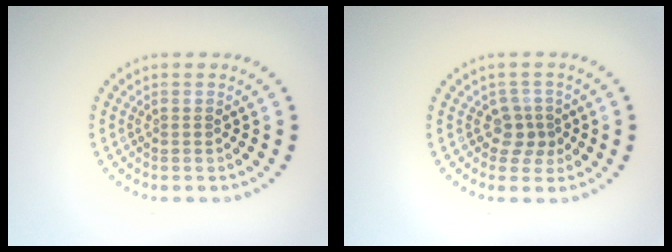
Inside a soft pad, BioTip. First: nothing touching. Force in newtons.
{"total": 2.1, "press": 1.7, "slide": 1.2}